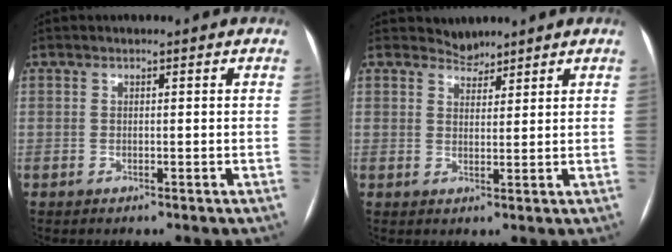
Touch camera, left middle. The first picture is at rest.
{"total": 2.2, "force": [2.1, 0.6, -0.4], "torque": [0.005, -0.001, 0.036]}